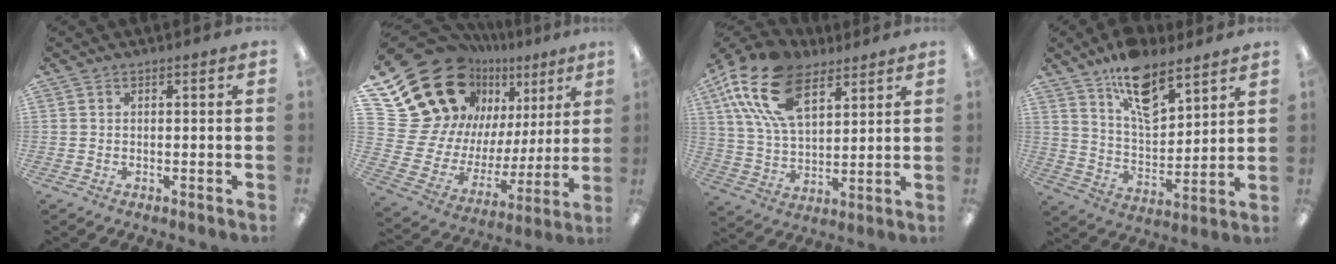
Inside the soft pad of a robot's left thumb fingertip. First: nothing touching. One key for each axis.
{"total": 25.0, "fx": 13.3, "fy": 18.3, "fz": 10.6, "tx": -0.193, "ty": -0.108, "tz": 0.284}
{"total": 18.8, "fx": 10.1, "fy": 10.2, "fz": 12.2, "tx": -0.269, "ty": -0.030, "tz": 0.180}
{"total": 13.6, "fx": 9.6, "fy": 5.7, "fz": 7.7, "tx": -0.129, "ty": -0.053, "tz": 0.170}